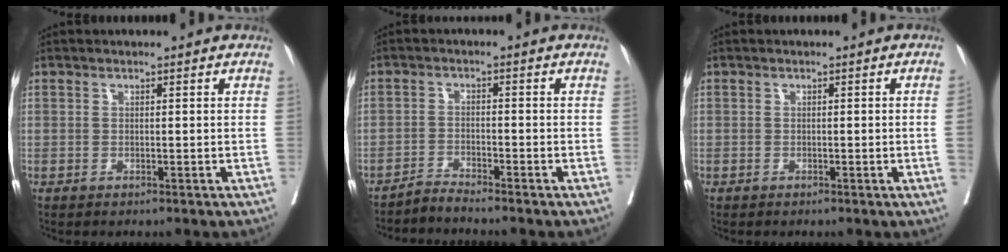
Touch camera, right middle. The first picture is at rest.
{"total": 2.6, "force": [-2.4, -0.8, -0.2], "torque": [0.003, -0.012, -0.048]}
{"total": 0.9, "force": [-0.2, 0.0, 0.9], "torque": [-0.014, 0.003, -0.004]}